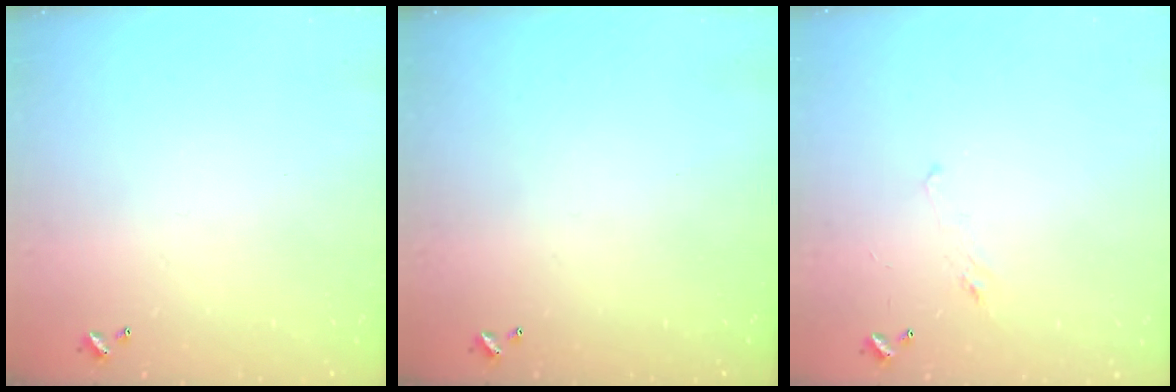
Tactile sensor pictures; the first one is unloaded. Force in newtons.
{"total": 0.0}
{"total": 0.8, "press": 0.1, "slide": 0.8}